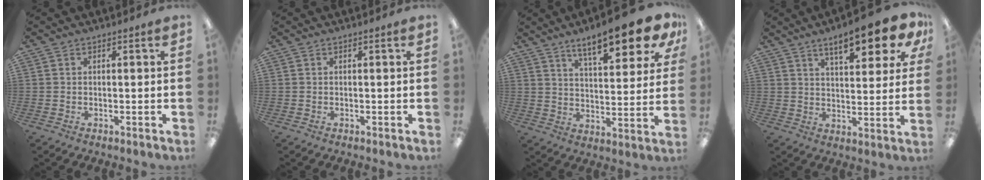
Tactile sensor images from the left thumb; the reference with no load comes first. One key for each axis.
{"total": 0.0}
{"total": 14.4, "fx": 10.3, "fy": 4.1, "fz": 9.2, "tx": -0.130, "ty": -0.056, "tz": 0.168}
{"total": 12.7, "fx": 8.1, "fy": 4.0, "fz": 9.0, "tx": -0.125, "ty": -0.038, "tz": 0.130}